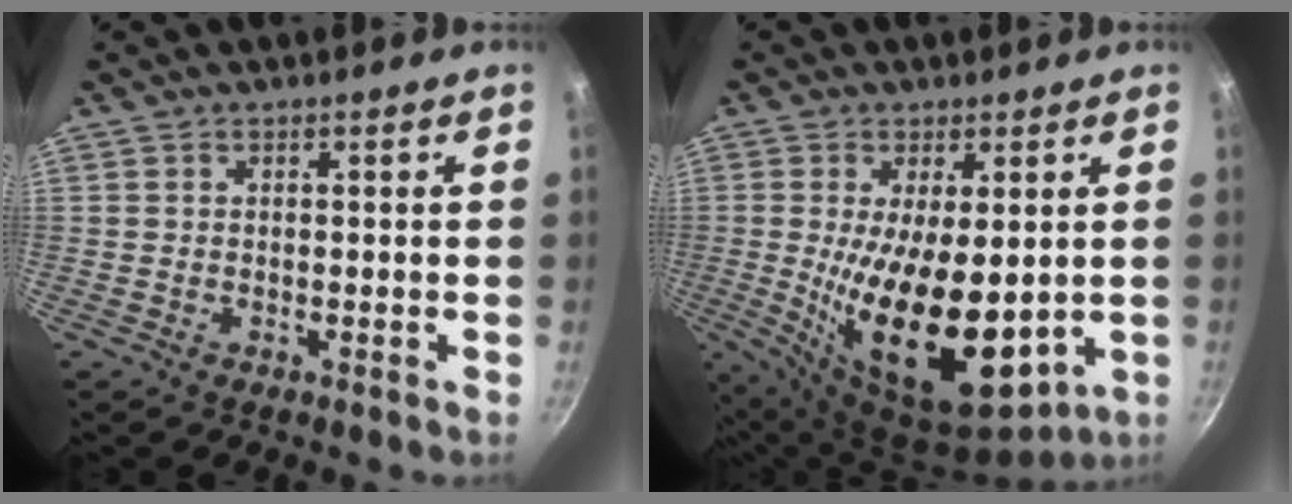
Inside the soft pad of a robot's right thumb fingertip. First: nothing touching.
{"total": 17.2, "force": [-0.6, 7.8, 15.4], "torque": [-0.254, -0.032, 0.010]}